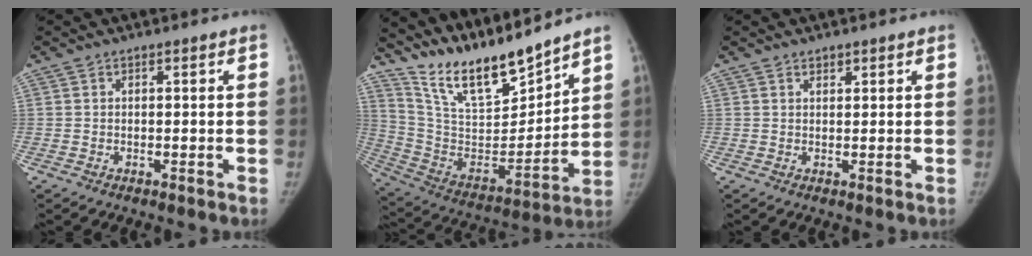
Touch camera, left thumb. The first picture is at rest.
{"total": 18.3, "force": [16.1, 3.9, 7.7], "torque": [-0.102, -0.106, 0.305]}
{"total": 1.2, "force": [0.9, 0.6, 0.4], "torque": [0.000, -0.006, 0.014]}